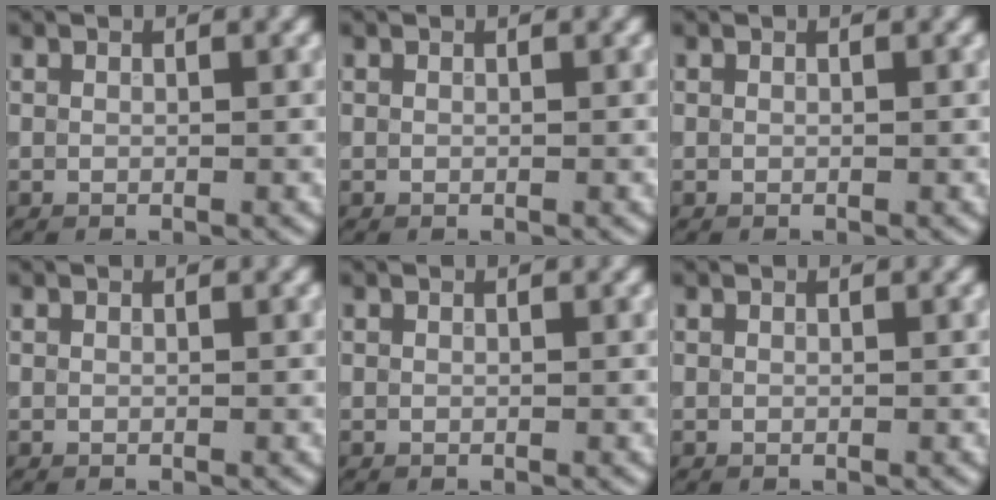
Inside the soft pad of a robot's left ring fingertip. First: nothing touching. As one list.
[{"total": 0.0}, {"total": 0.0}, {"total": 0.0}, {"total": 0.0}, {"total": 0.0}]